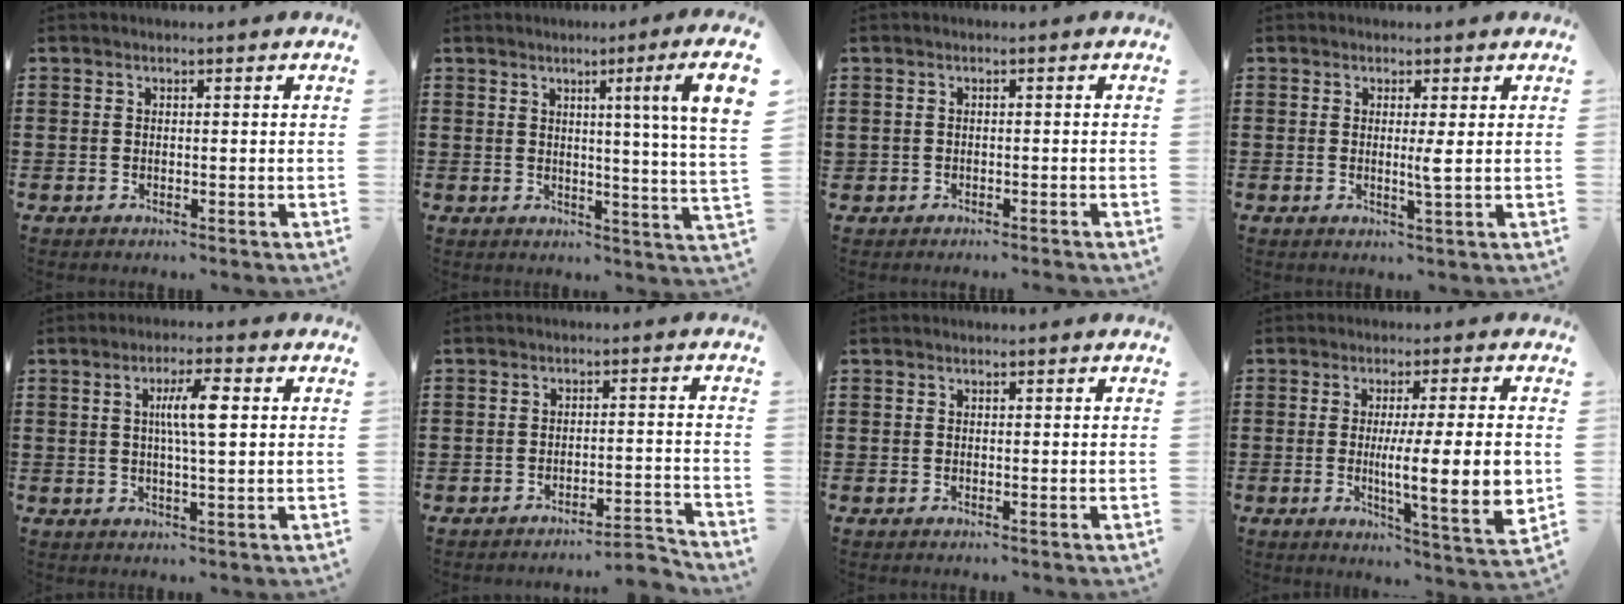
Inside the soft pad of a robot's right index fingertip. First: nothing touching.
{"total": 6.5, "force": [2.4, -1.6, 5.9], "torque": [-0.095, -0.023, 0.026]}
{"total": 0.8, "force": [-0.8, 0.2, -0.1], "torque": [-0.002, 0.002, -0.018]}
{"total": 2.1, "force": [0.2, -0.3, 2.1], "torque": [-0.031, -0.010, -0.001]}
{"total": 5.8, "force": [1.1, 1.0, 5.7], "torque": [-0.110, 0.007, 0.013]}
{"total": 3.5, "force": [-3.3, 0.0, 1.2], "torque": [-0.023, -0.007, -0.069]}
{"total": 0.0}
{"total": 11.3, "force": [-0.2, 1.6, 11.2], "torque": [-0.177, -0.019, -0.005]}